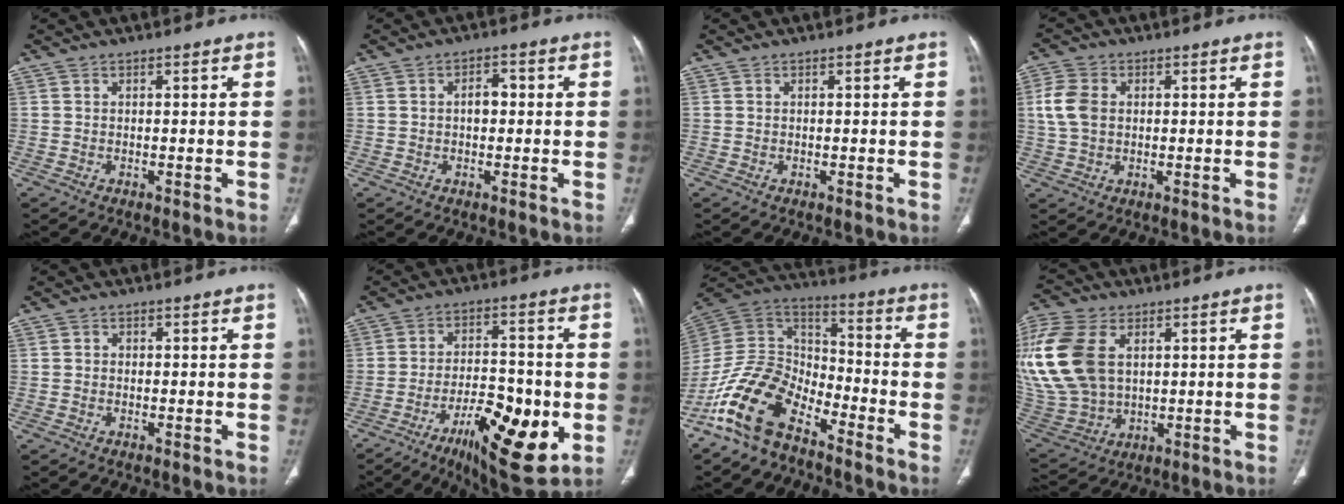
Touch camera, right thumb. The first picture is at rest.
{"total": 3.1, "force": [0.1, 2.0, 2.4], "torque": [-0.034, 0.013, -0.002]}
{"total": 0.0}
{"total": 6.9, "force": [1.0, 5.0, 4.6], "torque": [-0.100, 0.007, 0.018]}
{"total": 0.7, "force": [-0.1, 0.7, 0.3], "torque": [0.000, 0.003, -0.004]}
{"total": 18.0, "force": [-6.2, 6.5, 15.6], "torque": [-0.225, 0.012, -0.088]}
{"total": 15.8, "force": [-10.4, 8.2, 8.7], "torque": [-0.153, 0.080, -0.209]}
{"total": 24.1, "force": [5.5, 16.2, 17.0], "torque": [-0.414, 0.004, 0.118]}